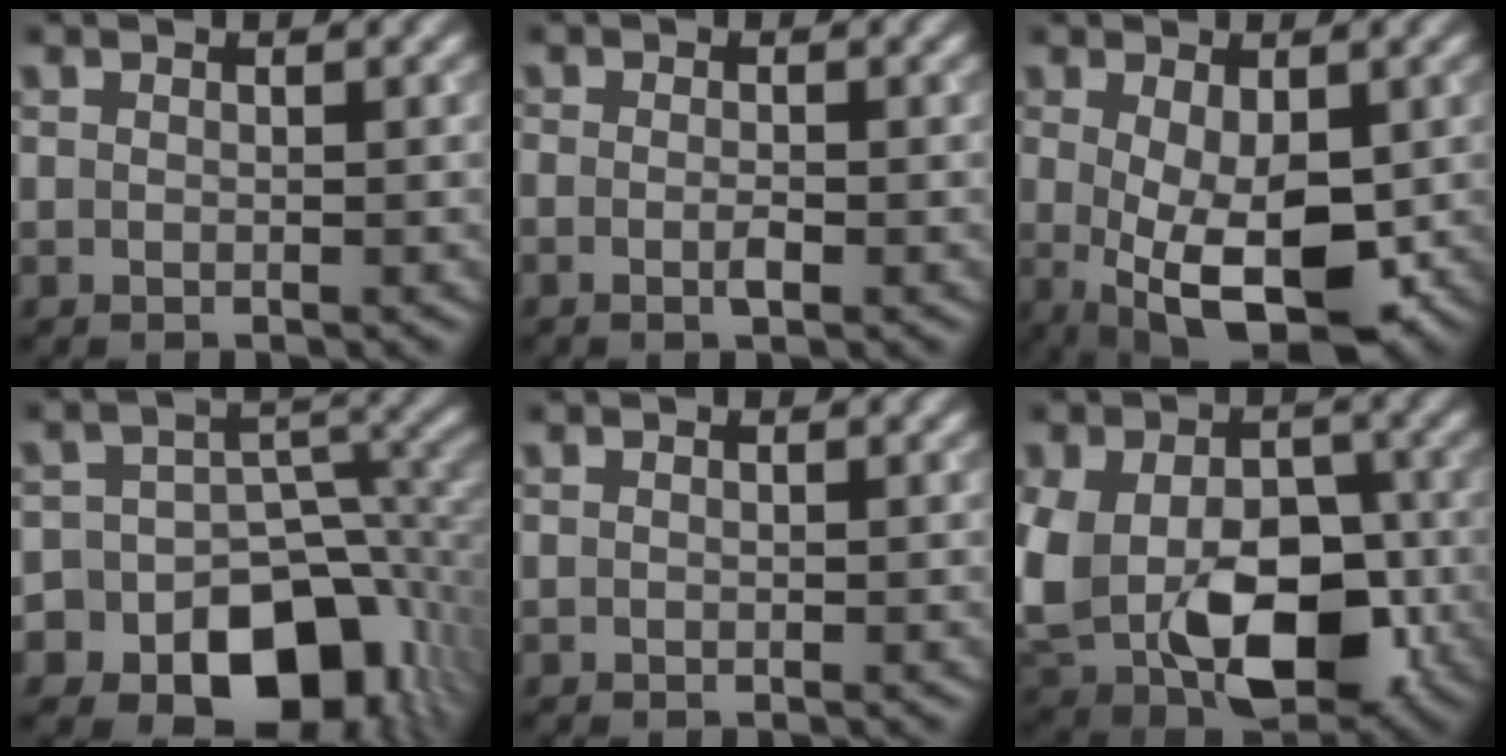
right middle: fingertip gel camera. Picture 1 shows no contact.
{"total": 1.1, "force": [-0.5, 0.3, 1.0], "torque": [-0.020, -0.004, -0.011]}
{"total": 8.0, "force": [-1.3, 3.9, 6.8], "torque": [-0.130, -0.021, -0.008]}
{"total": 14.6, "force": [-8.3, 10.0, 6.6], "torque": [-0.096, -0.002, -0.122]}
{"total": 0.0}
{"total": 13.7, "force": [-2.5, 9.1, 9.9], "torque": [-0.189, -0.038, -0.034]}